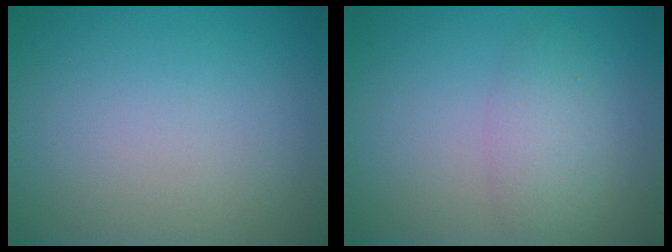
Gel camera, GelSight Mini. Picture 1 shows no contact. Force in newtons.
{"total": 2.7, "press": 2.7, "slide": 0.1}